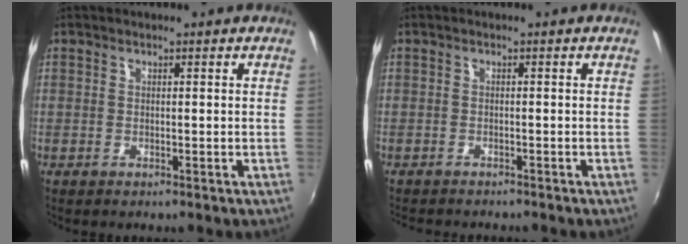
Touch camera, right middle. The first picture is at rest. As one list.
[{"total": 3.2, "force": [-3.0, 0.6, 0.9], "torque": [-0.026, -0.014, -0.049]}]